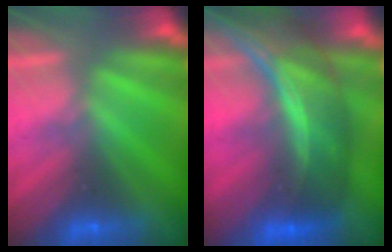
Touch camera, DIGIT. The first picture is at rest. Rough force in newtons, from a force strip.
{"total": 10.9}